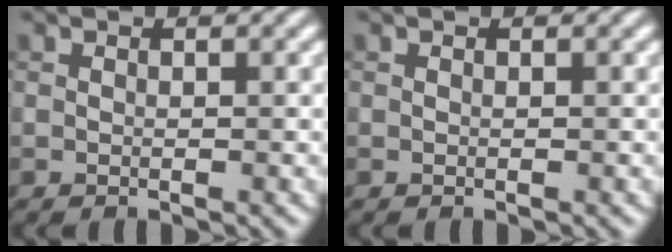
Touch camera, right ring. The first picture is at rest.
{"total": 0.0}